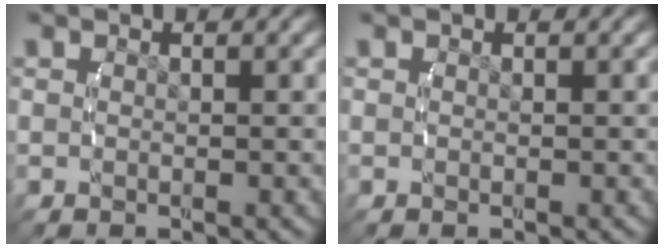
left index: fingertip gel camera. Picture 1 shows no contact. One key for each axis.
{"total": 0.0}